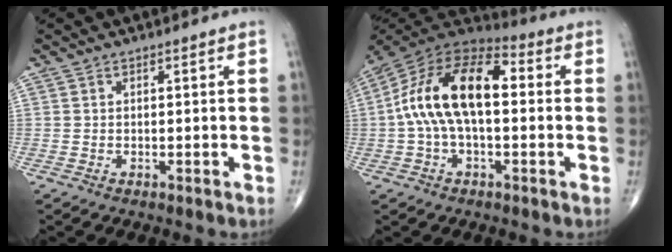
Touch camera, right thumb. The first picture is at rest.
{"total": 17.4, "force": [1.0, 8.9, 14.9], "torque": [-0.273, 0.044, 0.005]}